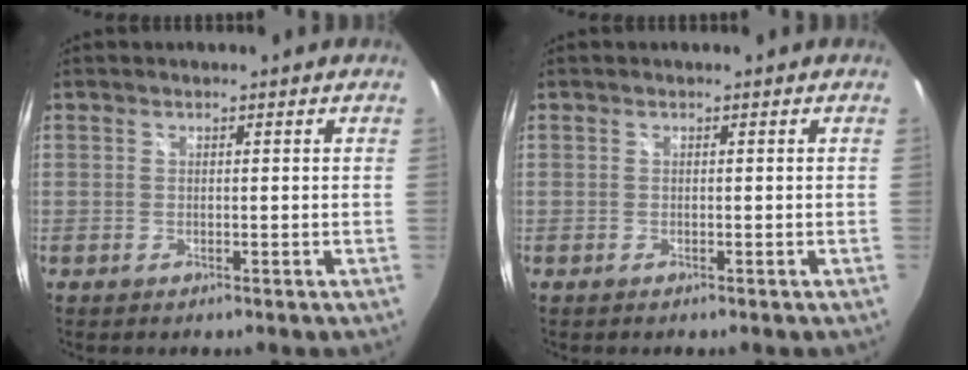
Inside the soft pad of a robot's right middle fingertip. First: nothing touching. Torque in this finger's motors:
{"motor_torque": [0.09, -0.28, 0.03, 0.01]}